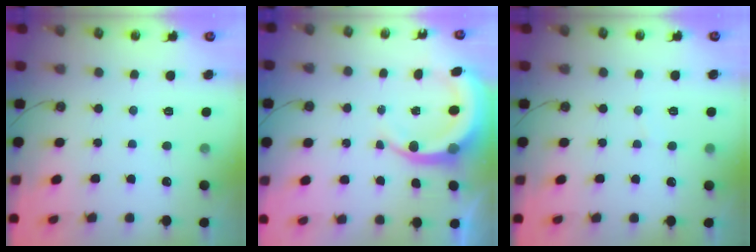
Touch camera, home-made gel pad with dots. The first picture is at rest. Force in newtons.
{"total": 8.4, "press": 8.2, "slide": 1.9}
{"total": 3.0, "press": 2.9, "slide": 0.3}